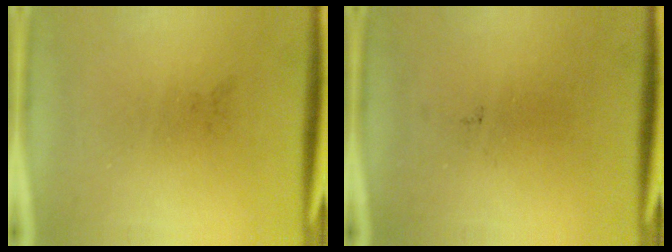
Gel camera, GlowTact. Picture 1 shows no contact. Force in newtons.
{"total": 0.0}